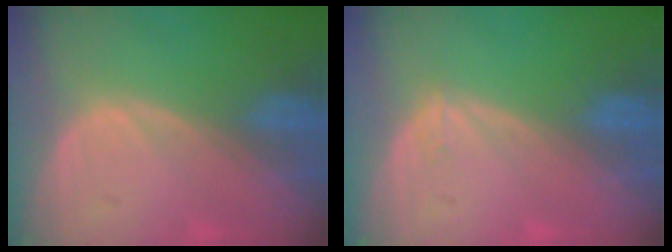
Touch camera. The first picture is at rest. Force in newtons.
{"total": 0.5, "press": 0.5, "slide": 0.2}